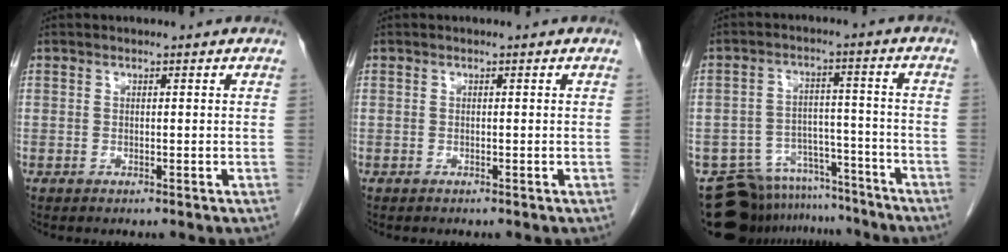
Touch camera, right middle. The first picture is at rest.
{"total": 0.0}
{"total": 13.9, "force": [-12.7, 5.5, 1.3], "torque": [-0.022, 0.037, -0.182]}